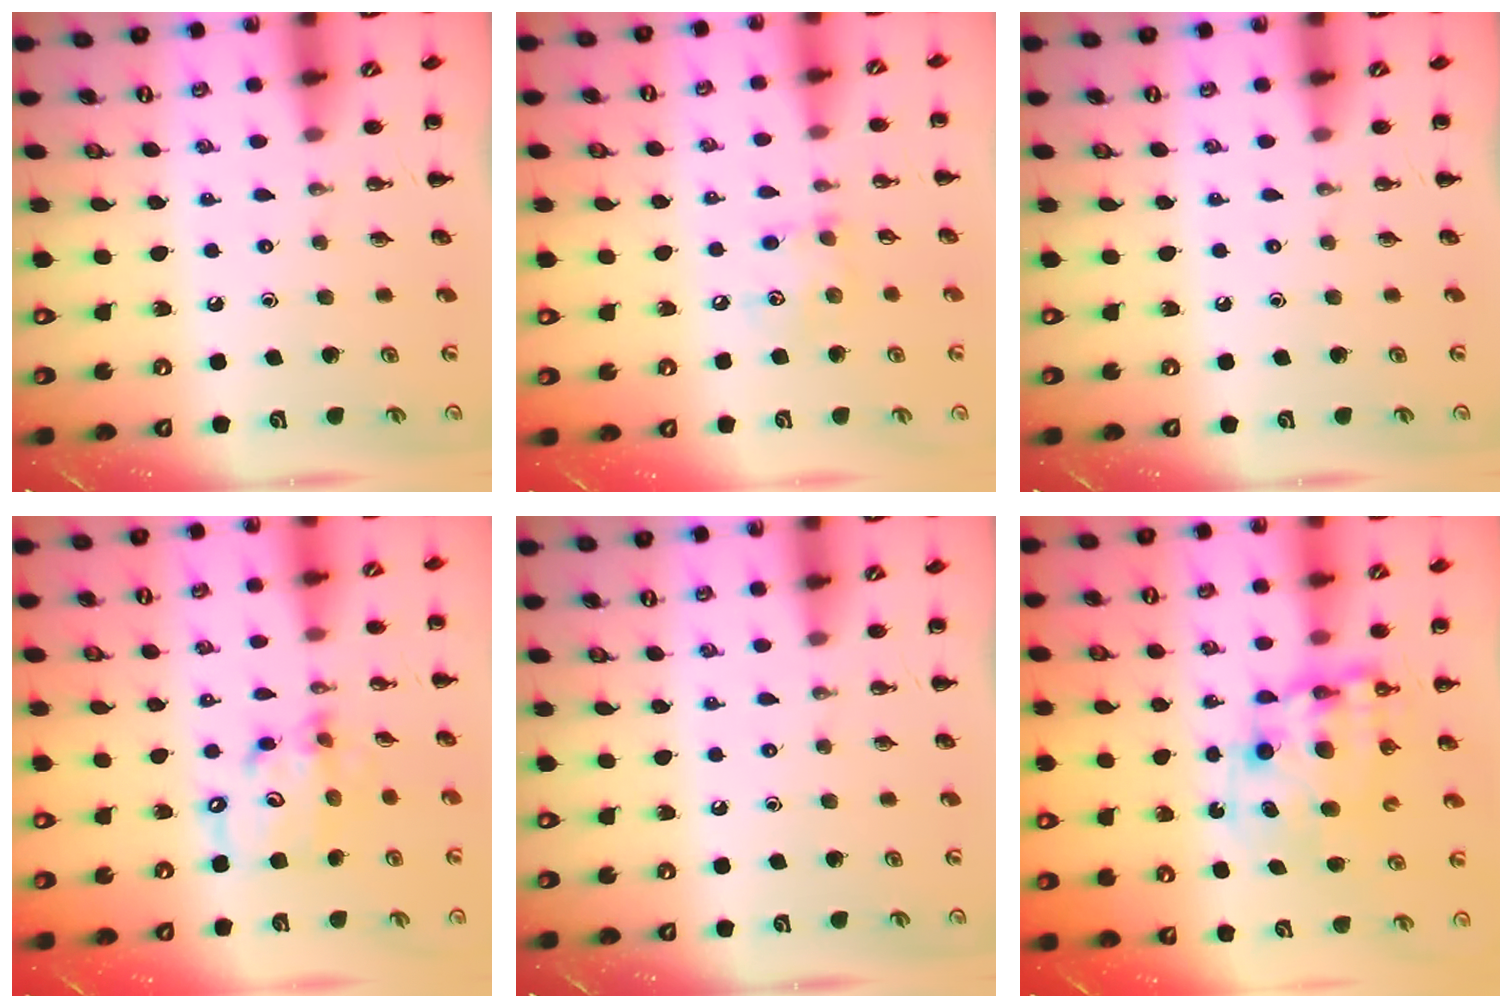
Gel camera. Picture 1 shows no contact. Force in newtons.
{"total": 6.5, "press": 6.5, "slide": 0.7}
{"total": 0.0}
{"total": 11.3, "press": 10.9, "slide": 2.7}
{"total": 0.0}
{"total": 11.0, "press": 10.7, "slide": 2.5}